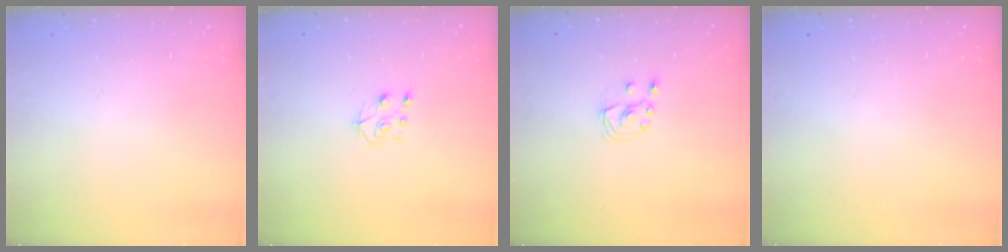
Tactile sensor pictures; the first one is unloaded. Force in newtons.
{"total": 6.9, "press": 6.9, "slide": 0.6}
{"total": 2.7, "press": 2.7, "slide": 0.3}
{"total": 0.0}